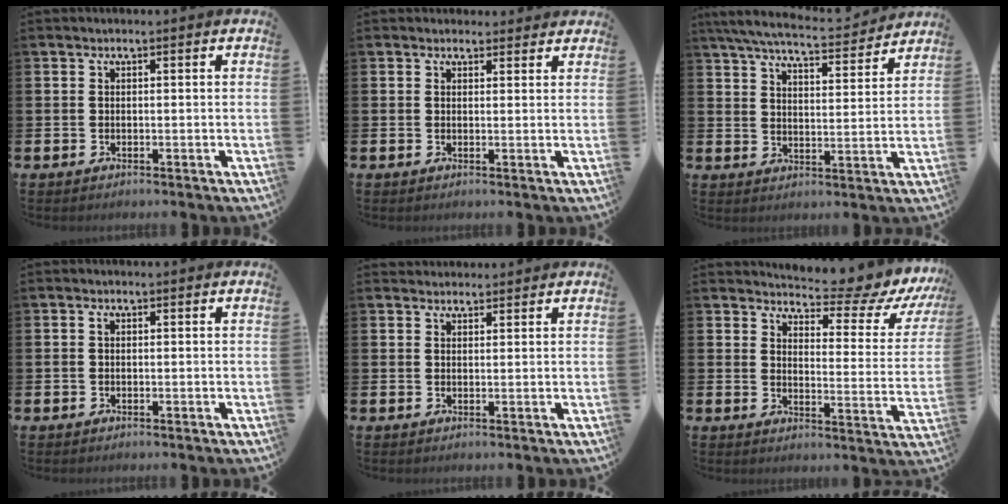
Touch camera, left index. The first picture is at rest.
{"total": 1.7, "force": [1.5, 0.7, -0.1], "torque": [0.006, -0.002, 0.026]}
{"total": 6.6, "force": [6.3, 0.8, 2.0], "torque": [-0.061, -0.045, 0.109]}
{"total": 0.8, "force": [0.1, 0.5, 0.6], "torque": [-0.004, 0.003, -0.001]}
{"total": 2.0, "force": [1.9, 0.6, -0.2], "torque": [0.012, -0.008, 0.034]}
{"total": 6.4, "force": [5.6, 1.8, 2.4], "torque": [-0.049, -0.050, 0.089]}